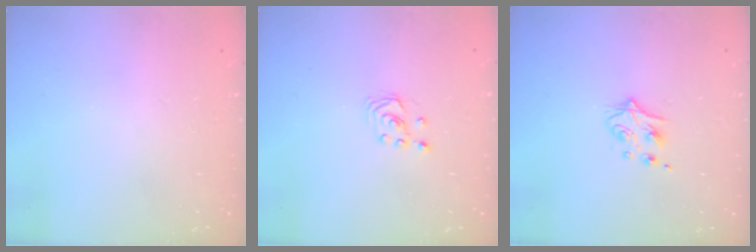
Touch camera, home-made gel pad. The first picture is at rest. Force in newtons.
{"total": 1.9, "press": 1.9, "slide": 0.2}
{"total": 5.0, "press": 4.9, "slide": 0.6}